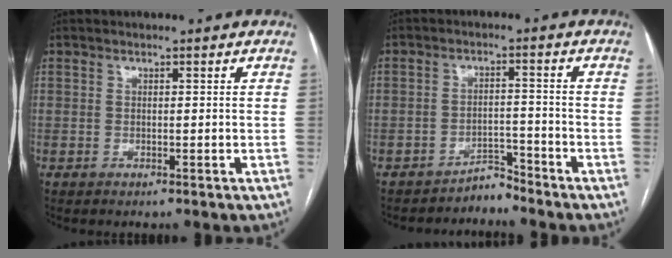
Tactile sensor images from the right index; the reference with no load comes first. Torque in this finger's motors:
{"motor_torque": [-0.17, 0.11, -0.16, -0.08]}